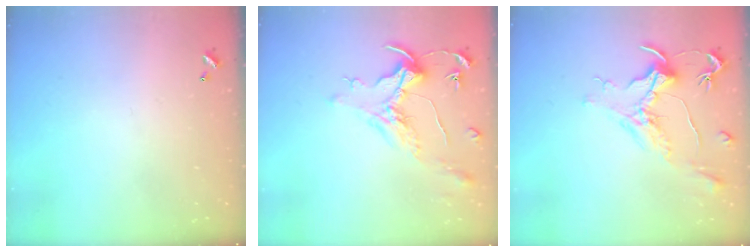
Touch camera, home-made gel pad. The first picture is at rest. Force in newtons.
{"total": 1.5, "press": 1.3, "slide": 0.7}
{"total": 1.5, "press": 1.2, "slide": 1.0}